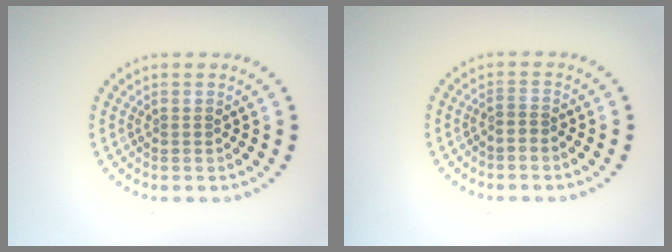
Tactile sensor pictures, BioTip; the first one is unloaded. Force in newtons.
{"total": 0.6, "press": 0.5, "slide": 0.4}